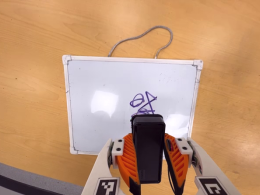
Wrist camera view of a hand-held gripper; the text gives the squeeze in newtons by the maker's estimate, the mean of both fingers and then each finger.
{"total": 7.2, "left": 6.0, "right": 8.4}